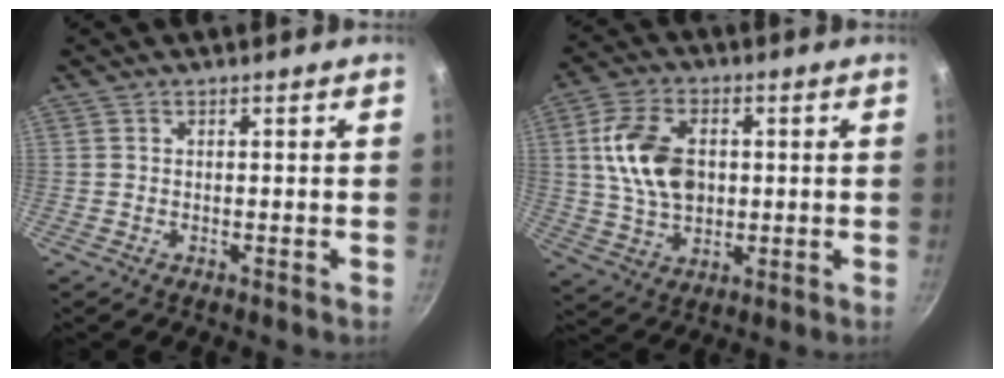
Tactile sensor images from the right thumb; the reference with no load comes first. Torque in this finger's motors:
{"motor_torque": [-0.11, 0.44, 0.57, 0.66, 0.39]}